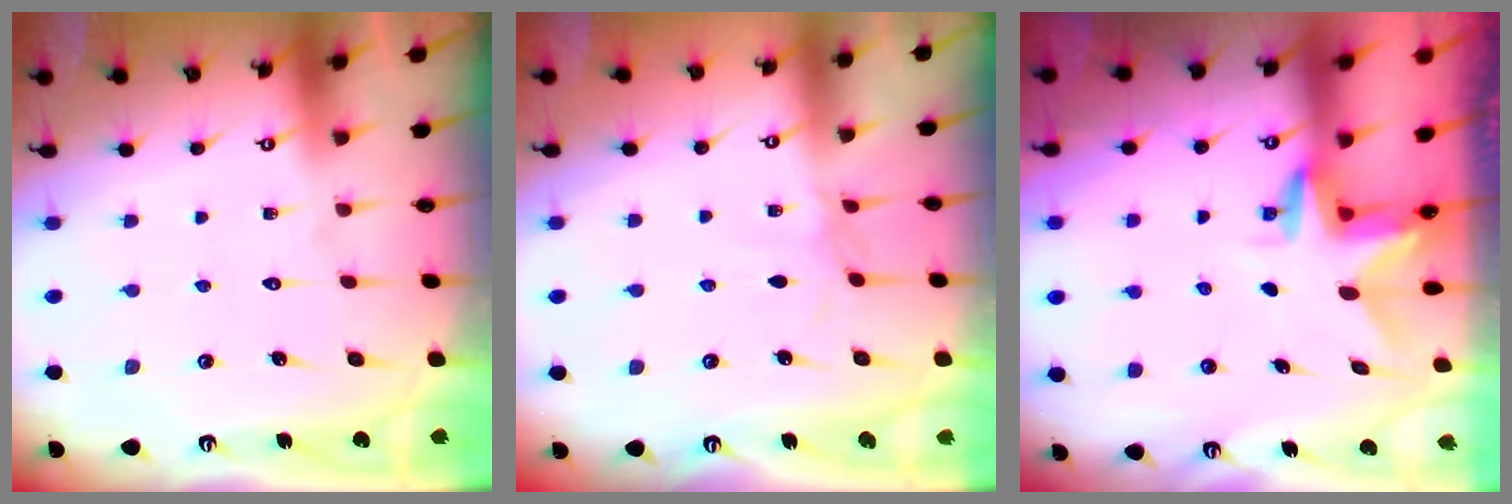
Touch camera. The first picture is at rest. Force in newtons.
{"total": 2.3, "press": 2.3, "slide": 0.5}
{"total": 2.8, "press": 2.8, "slide": 0.2}